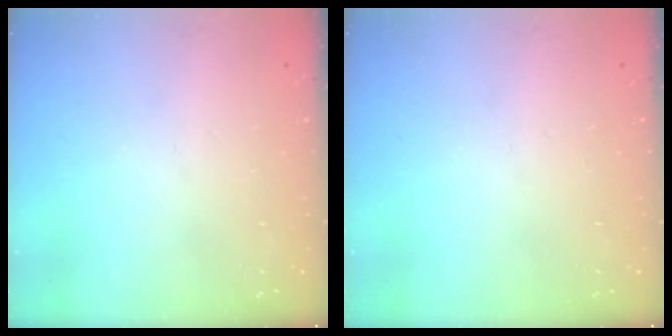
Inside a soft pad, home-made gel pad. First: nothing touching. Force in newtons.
{"total": 0.0}